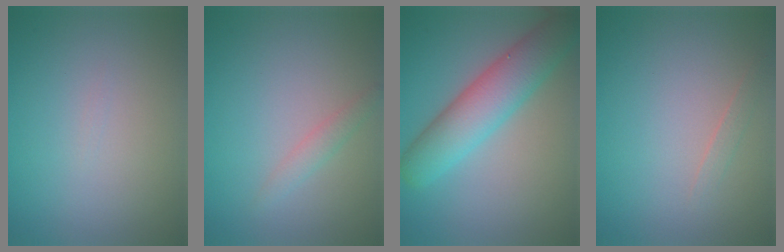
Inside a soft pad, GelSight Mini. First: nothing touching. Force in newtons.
{"total": 1.3, "press": 1.3, "slide": 0.0}
{"total": 6.5, "press": 6.5, "slide": 0.5}
{"total": 0.8, "press": 0.8, "slide": 0.0}